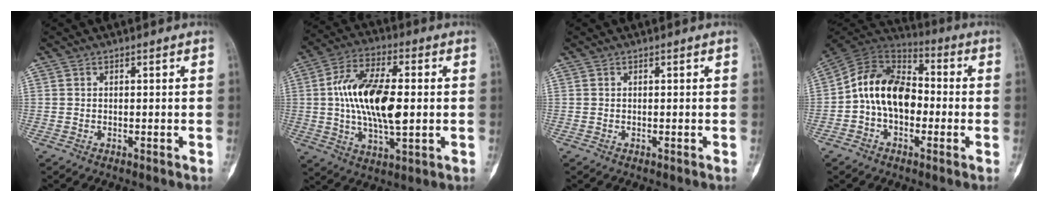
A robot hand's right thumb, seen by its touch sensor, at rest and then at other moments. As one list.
[{"total": 17.1, "force": [0.7, 8.1, 15.0], "torque": [-0.273, 0.005, 0.010]}, {"total": 0.0}, {"total": 14.5, "force": [-1.4, 10.1, 10.2], "torque": [-0.154, 0.041, -0.037]}]